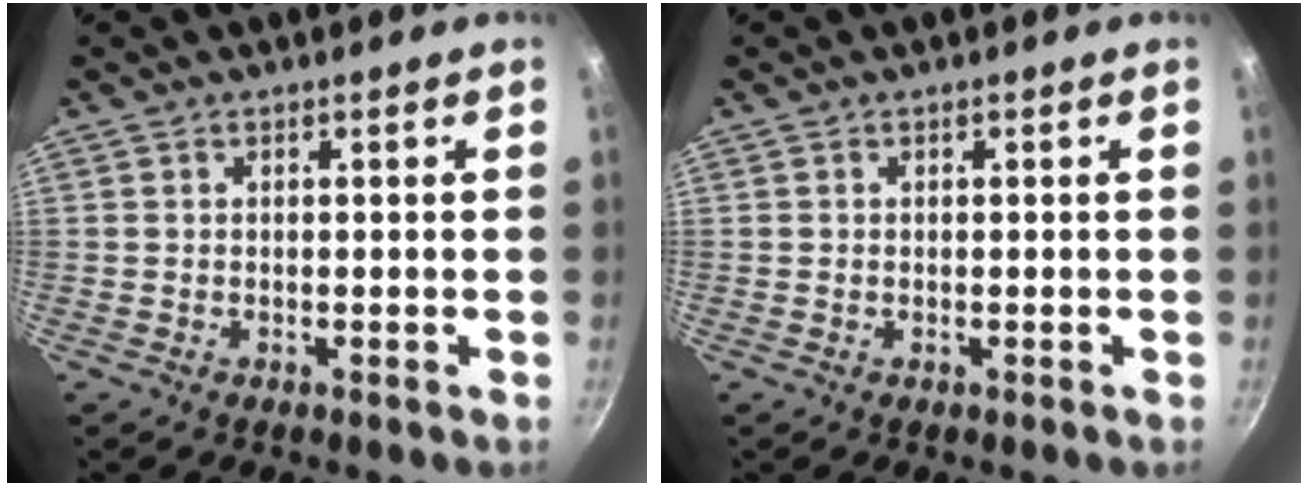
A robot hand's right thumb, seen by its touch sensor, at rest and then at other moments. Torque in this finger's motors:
{"motor_torque": [0.12, -0.20, -0.03, -0.19, 0.02]}